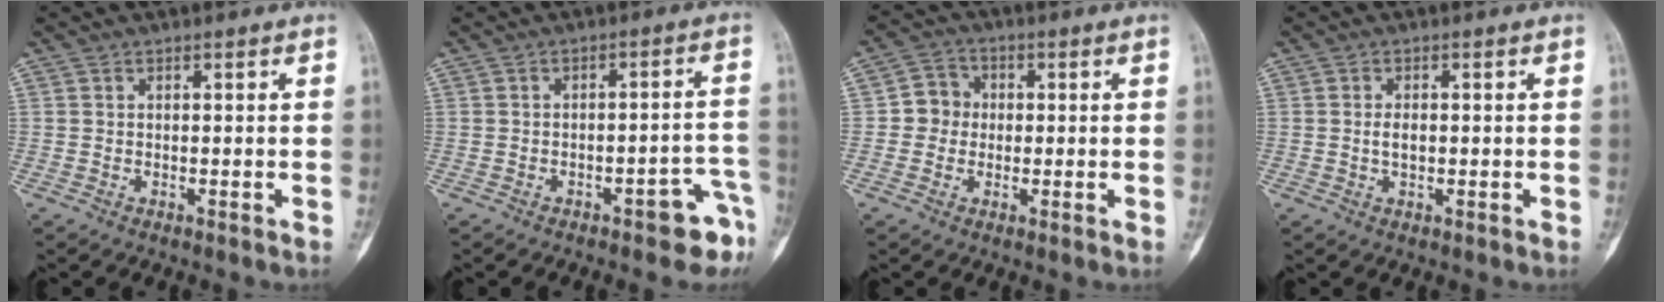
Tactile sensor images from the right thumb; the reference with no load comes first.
{"total": 7.7, "force": [-4.5, 2.9, 5.6], "torque": [-0.041, 0.042, -0.051]}
{"total": 4.9, "force": [-0.1, 4.7, 1.7], "torque": [0.000, 0.011, -0.014]}
{"total": 2.1, "force": [-0.1, 1.1, 1.7], "torque": [-0.029, 0.002, -0.002]}